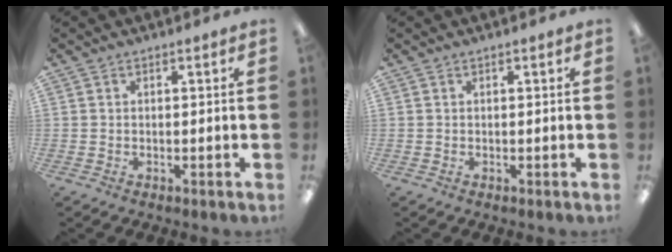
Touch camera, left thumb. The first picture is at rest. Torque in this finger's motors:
{"motor_torque": [0.00, 0.00, -0.04, 0.02, 0.00]}